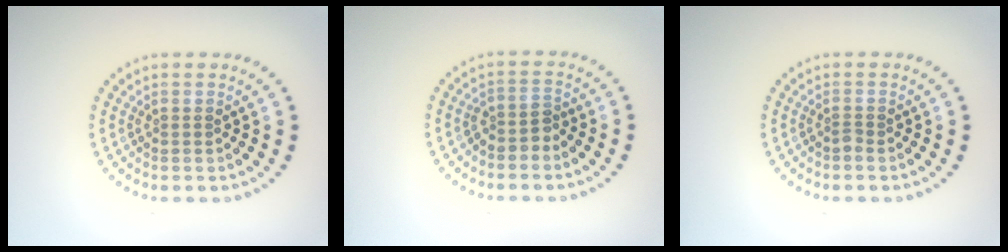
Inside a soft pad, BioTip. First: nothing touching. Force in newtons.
{"total": 1.8, "press": 1.5, "slide": 1.1}
{"total": 0.7, "press": 0.4, "slide": 0.5}